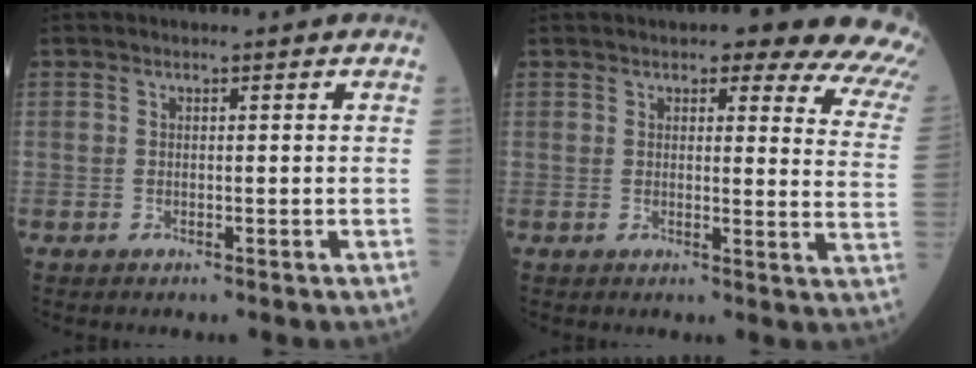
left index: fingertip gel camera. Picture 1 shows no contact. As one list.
[{"total": 16.5, "force": [13.9, 3.6, 8.2], "torque": [-0.072, -0.043, 0.126]}]